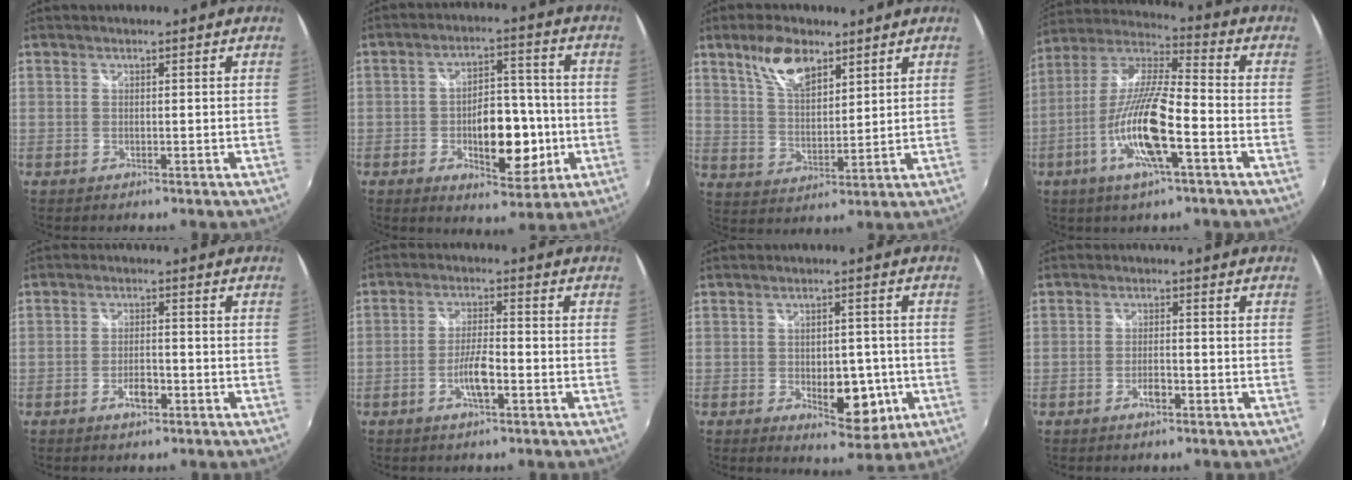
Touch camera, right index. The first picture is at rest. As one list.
[{"total": 12.1, "force": [-3.2, 6.2, 9.9], "torque": [-0.161, 0.012, -0.034]}, {"total": 9.2, "force": [5.9, 4.0, 5.8], "torque": [-0.106, 0.013, 0.115]}, {"total": 15.8, "force": [-6.3, 2.9, 14.2], "torque": [-0.284, -0.015, -0.125]}, {"total": 3.6, "force": [-1.9, 1.6, 2.6], "torque": [-0.054, -0.002, -0.034]}, {"total": 5.3, "force": [-2.3, 1.3, 4.6], "torque": [-0.093, 0.001, -0.043]}, {"total": 9.1, "force": [-2.7, 5.1, 7.1], "torque": [-0.105, -0.010, -0.026]}, {"total": 2.7, "force": [-1.5, 1.0, 2.0], "torque": [-0.043, -0.001, -0.029]}]